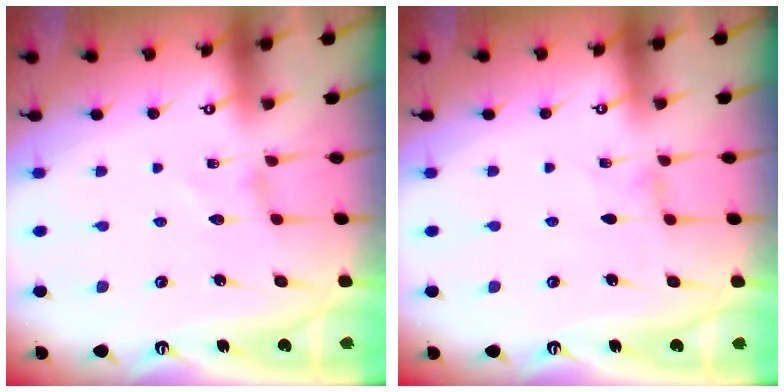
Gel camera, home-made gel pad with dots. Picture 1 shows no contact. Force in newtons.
{"total": 0.0}